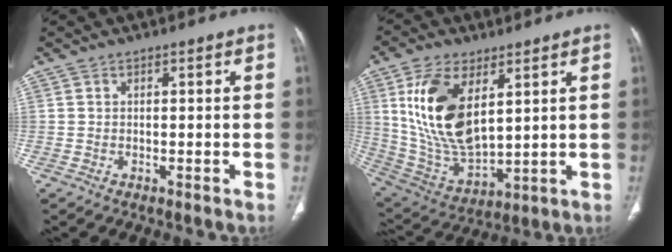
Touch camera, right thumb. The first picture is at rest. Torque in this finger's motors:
{"motor_torque": [-0.83, 2.17, 1.82, 0.49, 0.55]}